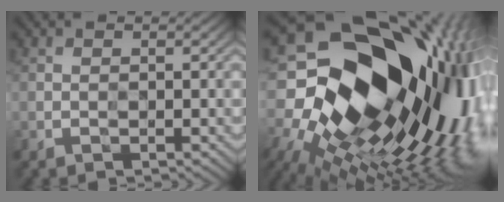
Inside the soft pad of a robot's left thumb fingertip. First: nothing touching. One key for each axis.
{"total": 19.6, "fx": 0.2, "fy": 13.3, "fz": 14.3, "tx": -0.249, "ty": 0.001, "tz": 0.009}